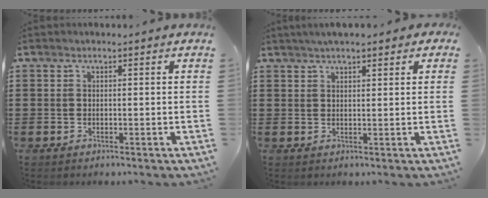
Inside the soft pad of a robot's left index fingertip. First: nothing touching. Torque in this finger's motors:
{"motor_torque": [2.14, 0.00, 1.05, 0.21]}